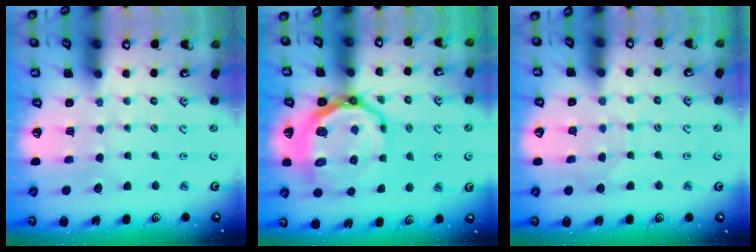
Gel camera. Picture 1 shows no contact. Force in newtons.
{"total": 14.4, "press": 13.9, "slide": 3.9}
{"total": 3.6, "press": 3.6, "slide": 0.4}